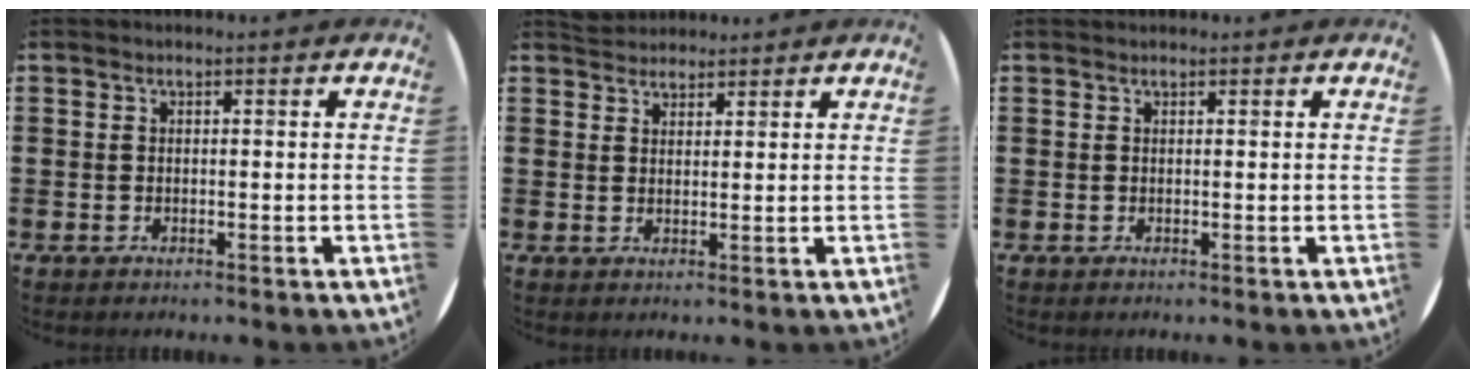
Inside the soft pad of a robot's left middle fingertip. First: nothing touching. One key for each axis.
{"total": 2.4, "fx": 2.3, "fy": 0.7, "fz": -0.2, "tx": -0.001, "ty": 0.002, "tz": 0.046}
{"total": 0.0}